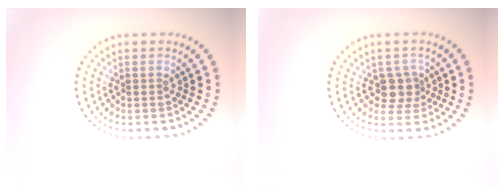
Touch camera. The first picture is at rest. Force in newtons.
{"total": 2.4, "press": 2.0, "slide": 1.3}